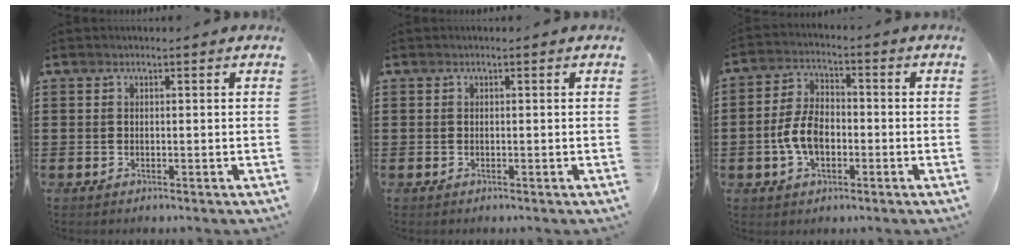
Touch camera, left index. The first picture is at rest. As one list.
[{"total": 0.0}, {"total": 7.1, "force": [-1.7, 4.1, 5.5], "torque": [-0.130, 0.002, -0.037]}]